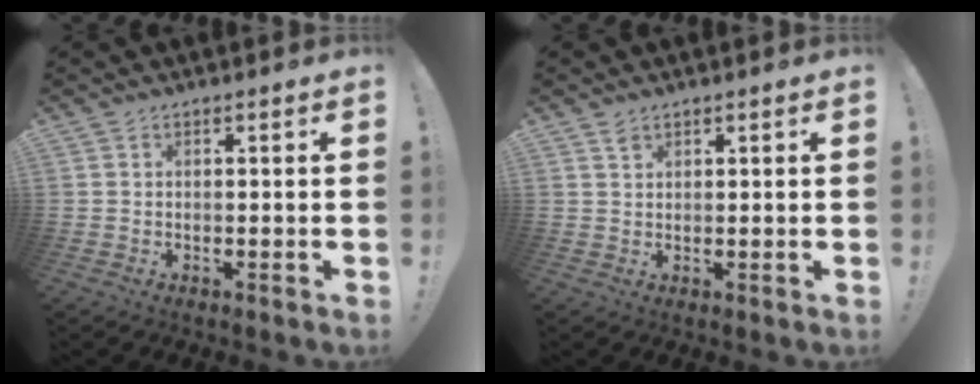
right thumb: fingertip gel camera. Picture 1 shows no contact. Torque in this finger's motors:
{"motor_torque": [-0.28, -0.17, -0.08, -0.18, 0.00]}